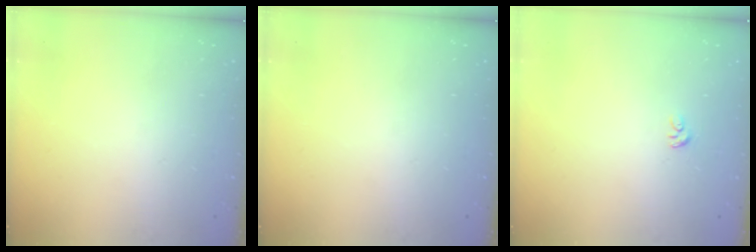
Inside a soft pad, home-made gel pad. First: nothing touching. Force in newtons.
{"total": 0.0}
{"total": 2.4, "press": 2.4, "slide": 0.1}